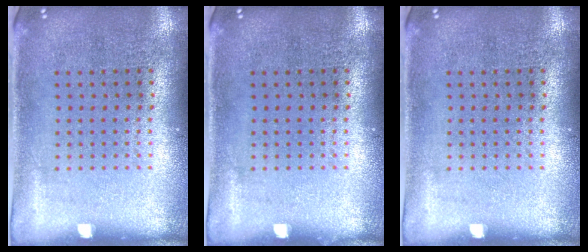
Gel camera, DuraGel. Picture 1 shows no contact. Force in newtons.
{"total": 0.0}
{"total": 0.0}